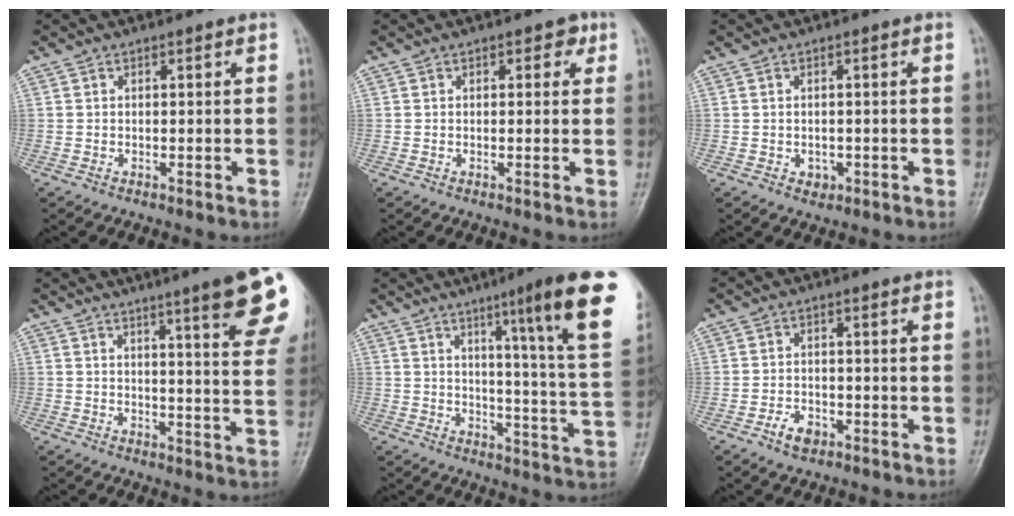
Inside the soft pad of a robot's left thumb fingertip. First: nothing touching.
{"total": 2.3, "force": [0.9, 1.6, 1.4], "torque": [0.007, 0.002, 0.005]}
{"total": 1.8, "force": [-0.7, 1.6, 0.6], "torque": [0.003, 0.003, -0.005]}
{"total": 16.5, "force": [9.6, 1.8, 13.2], "torque": [-0.150, -0.037, 0.110]}
{"total": 20.1, "force": [10.4, 0.8, 17.2], "torque": [-0.213, -0.049, 0.134]}
{"total": 3.5, "force": [-2.0, 2.3, 1.7], "torque": [-0.022, 0.013, -0.035]}